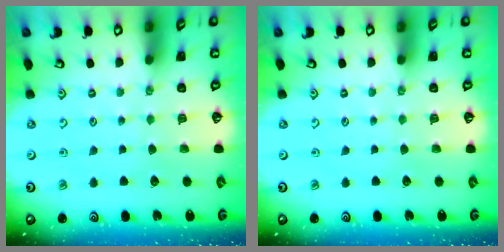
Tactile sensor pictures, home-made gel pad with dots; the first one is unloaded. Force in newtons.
{"total": 0.0}